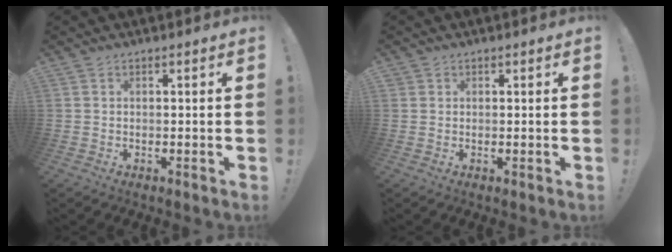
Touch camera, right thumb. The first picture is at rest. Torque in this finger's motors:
{"motor_torque": [-0.17, -0.05, -0.06, 0.17, 0.12]}